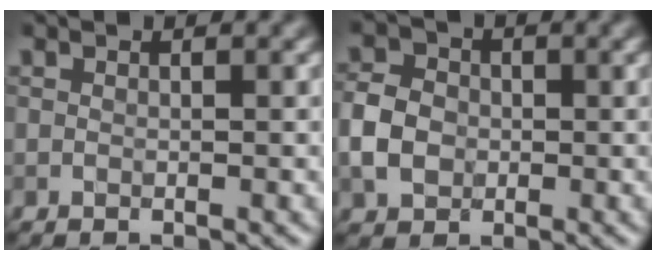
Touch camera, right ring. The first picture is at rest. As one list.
[{"total": 3.9, "force": [-0.7, 3.2, 2.1], "torque": [-0.046, 0.004, -0.019]}]